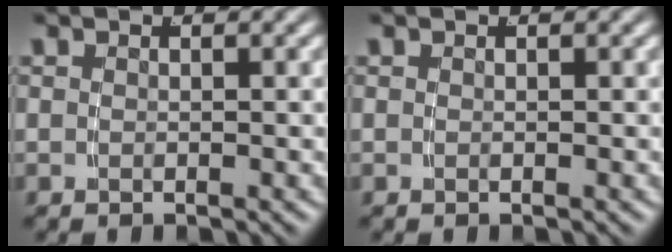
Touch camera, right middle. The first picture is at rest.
{"total": 0.0}